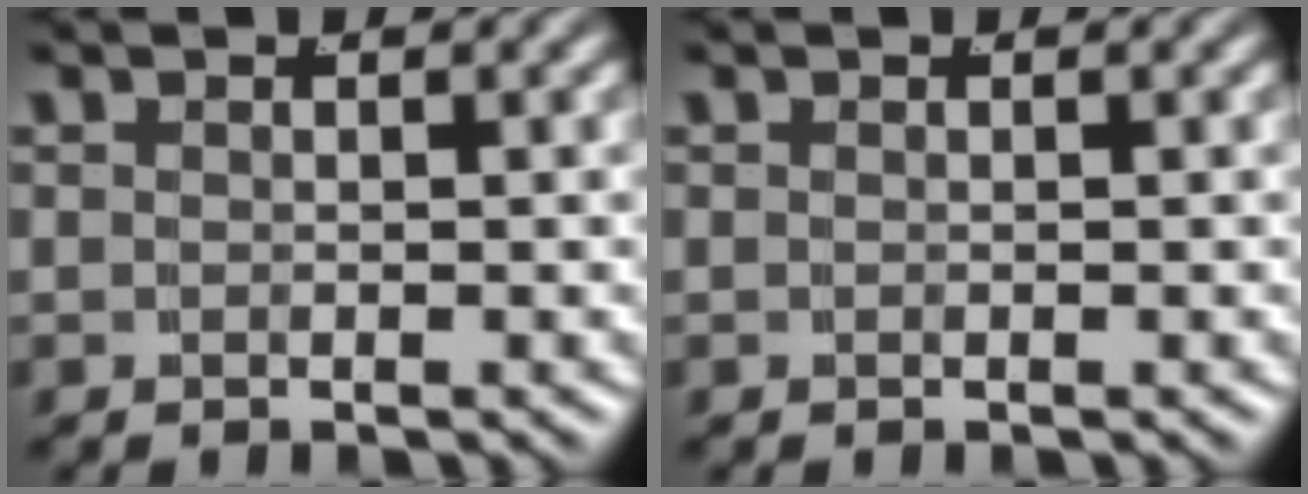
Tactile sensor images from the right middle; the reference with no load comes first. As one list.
[{"total": 0.0}]